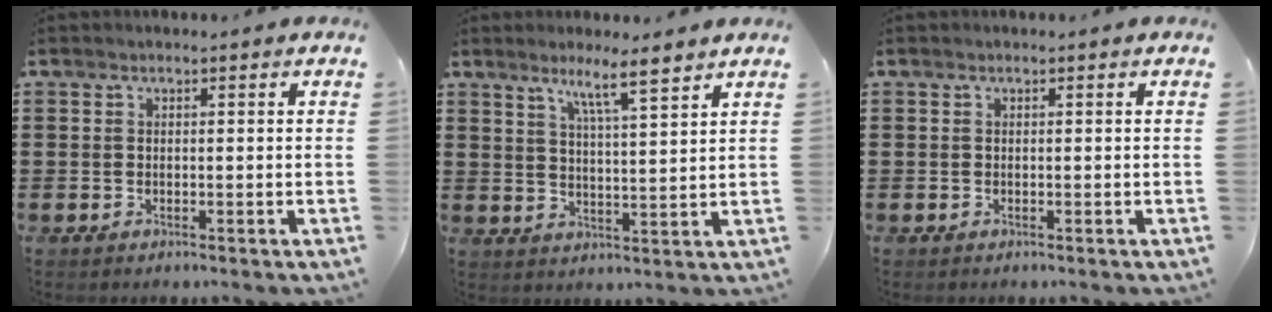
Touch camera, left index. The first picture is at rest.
{"total": 6.1, "force": [4.8, -0.2, 3.8], "torque": [-0.071, -0.020, 0.077]}
{"total": 0.0}